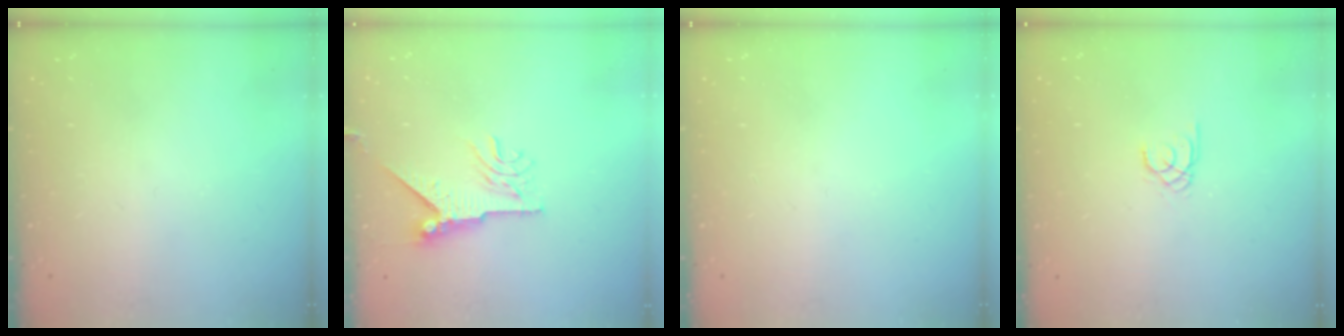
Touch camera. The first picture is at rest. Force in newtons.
{"total": 9.4, "press": 9.3, "slide": 1.3}
{"total": 0.0}
{"total": 1.3, "press": 1.3, "slide": 0.1}